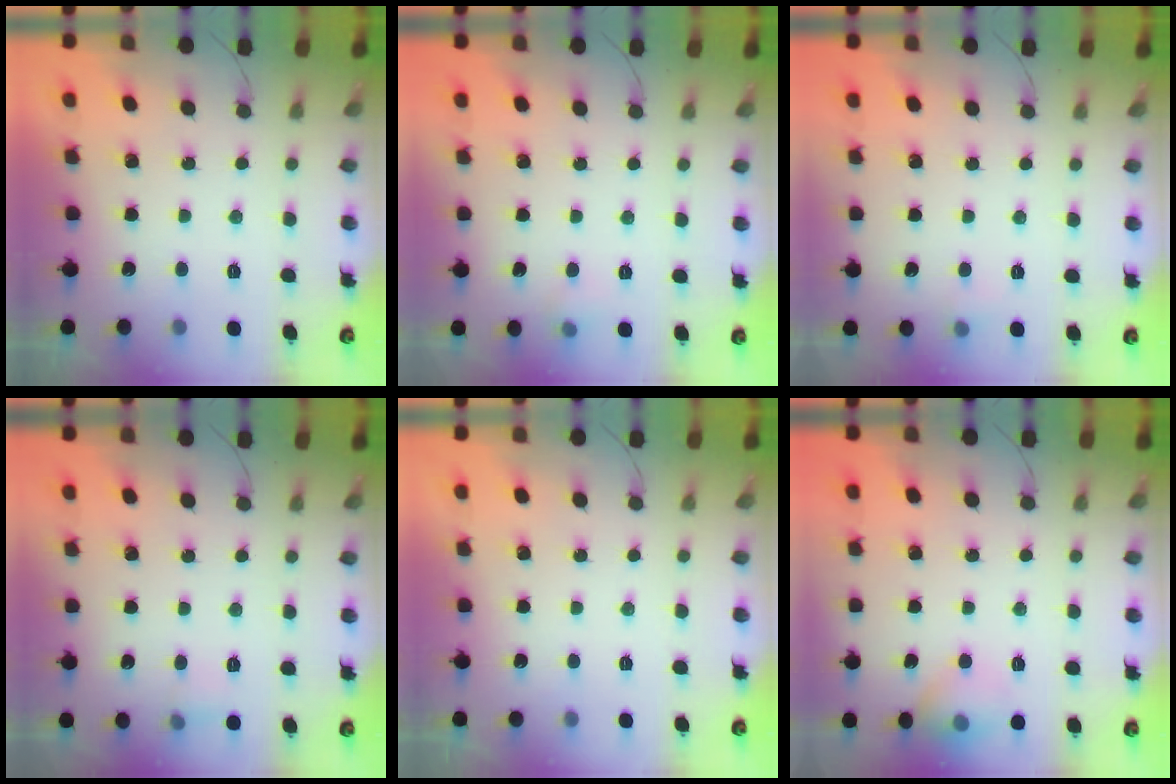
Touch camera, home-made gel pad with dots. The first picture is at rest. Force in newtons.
{"total": 3.8, "press": 3.5, "slide": 1.5}
{"total": 3.4, "press": 3.1, "slide": 1.5}
{"total": 7.1, "press": 3.9, "slide": 5.9}
{"total": 0.0}
{"total": 9.9, "press": 8.2, "slide": 5.5}